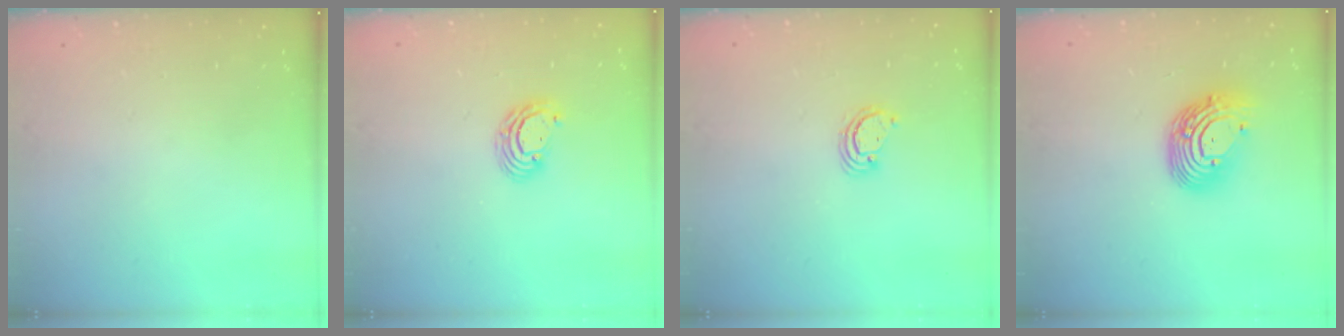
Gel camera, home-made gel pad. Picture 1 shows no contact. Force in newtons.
{"total": 5.6, "press": 5.6, "slide": 0.3}
{"total": 2.9, "press": 2.9, "slide": 0.3}
{"total": 12.8, "press": 12.8, "slide": 1.2}